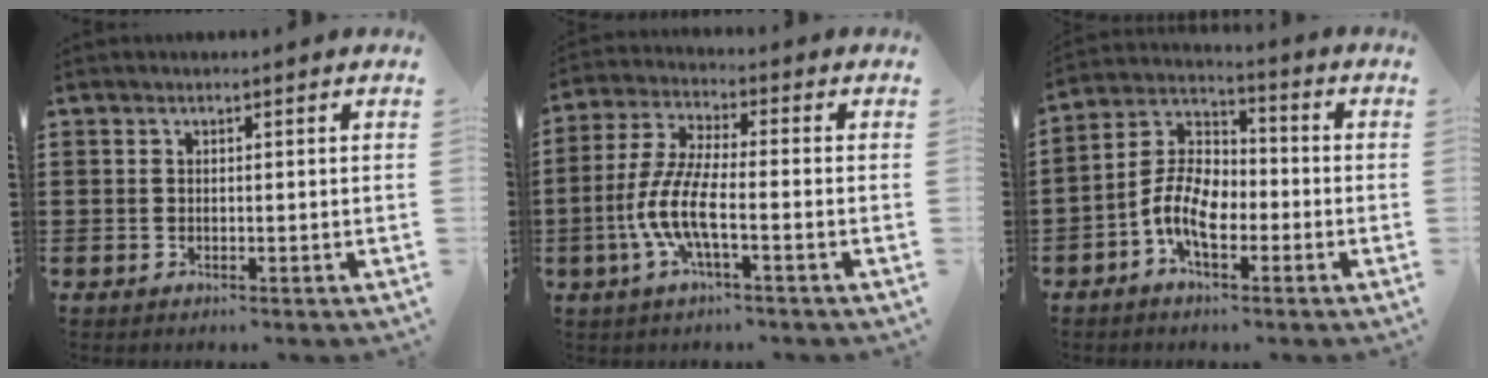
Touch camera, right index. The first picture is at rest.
{"total": 7.8, "force": [-2.9, 1.8, 7.0], "torque": [-0.174, -0.017, -0.065]}
{"total": 8.7, "force": [-3.4, 4.6, 6.5], "torque": [-0.164, -0.001, -0.073]}